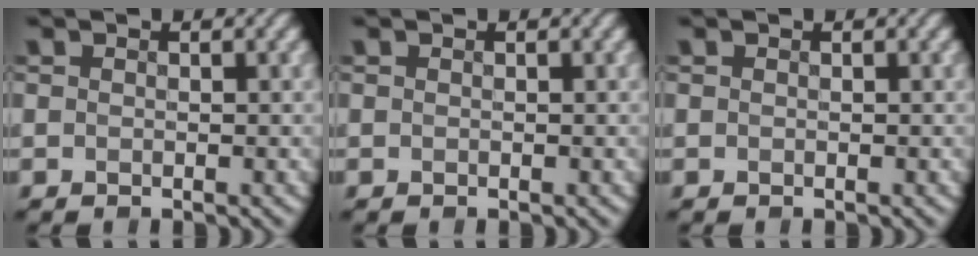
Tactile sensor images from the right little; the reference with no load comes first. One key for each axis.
{"total": 0.0}
{"total": 0.0}